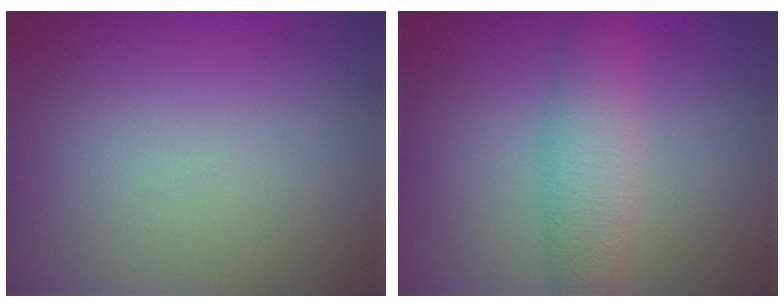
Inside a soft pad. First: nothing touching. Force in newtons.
{"total": 4.3, "press": 4.3, "slide": 0.1}